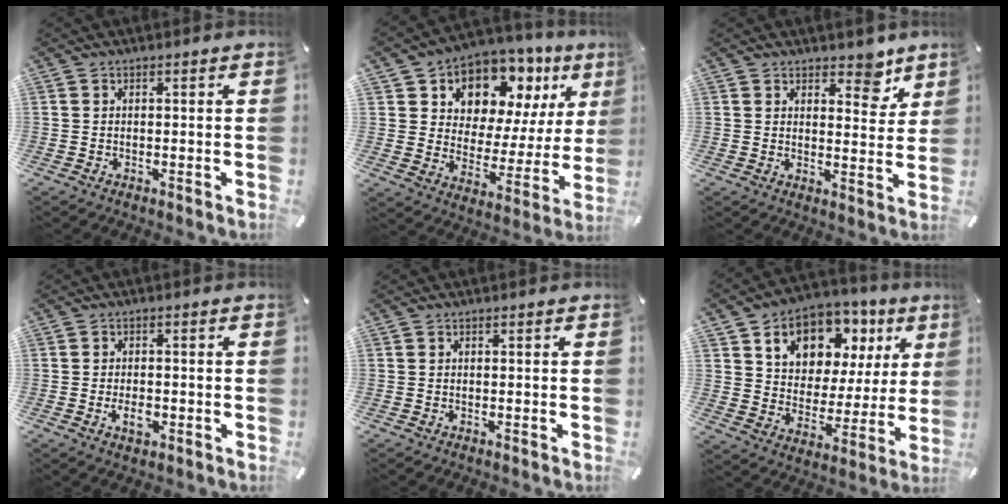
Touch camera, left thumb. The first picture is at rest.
{"total": 10.7, "force": [8.3, 6.7, 1.4], "torque": [-0.025, -0.095, 0.147]}
{"total": 6.5, "force": [4.9, 3.6, 2.4], "torque": [-0.001, -0.039, 0.077]}
{"total": 3.6, "force": [-1.1, 2.1, 2.7], "torque": [-0.061, 0.000, -0.021]}
{"total": 0.0}
{"total": 11.9, "force": [6.6, 8.8, 4.5], "torque": [-0.078, -0.042, 0.119]}